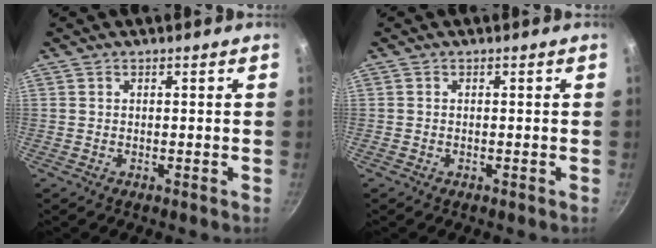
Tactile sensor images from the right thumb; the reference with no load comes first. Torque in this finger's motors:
{"motor_torque": [-0.65, 0.01, -0.09, 0.38, 0.07]}